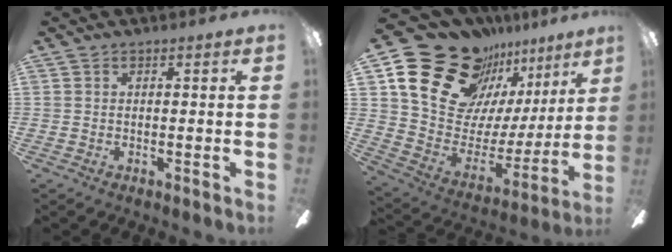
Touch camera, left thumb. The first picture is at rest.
{"total": 24.5, "force": [17.3, 14.5, 9.6], "torque": [-0.149, -0.120, 0.336]}